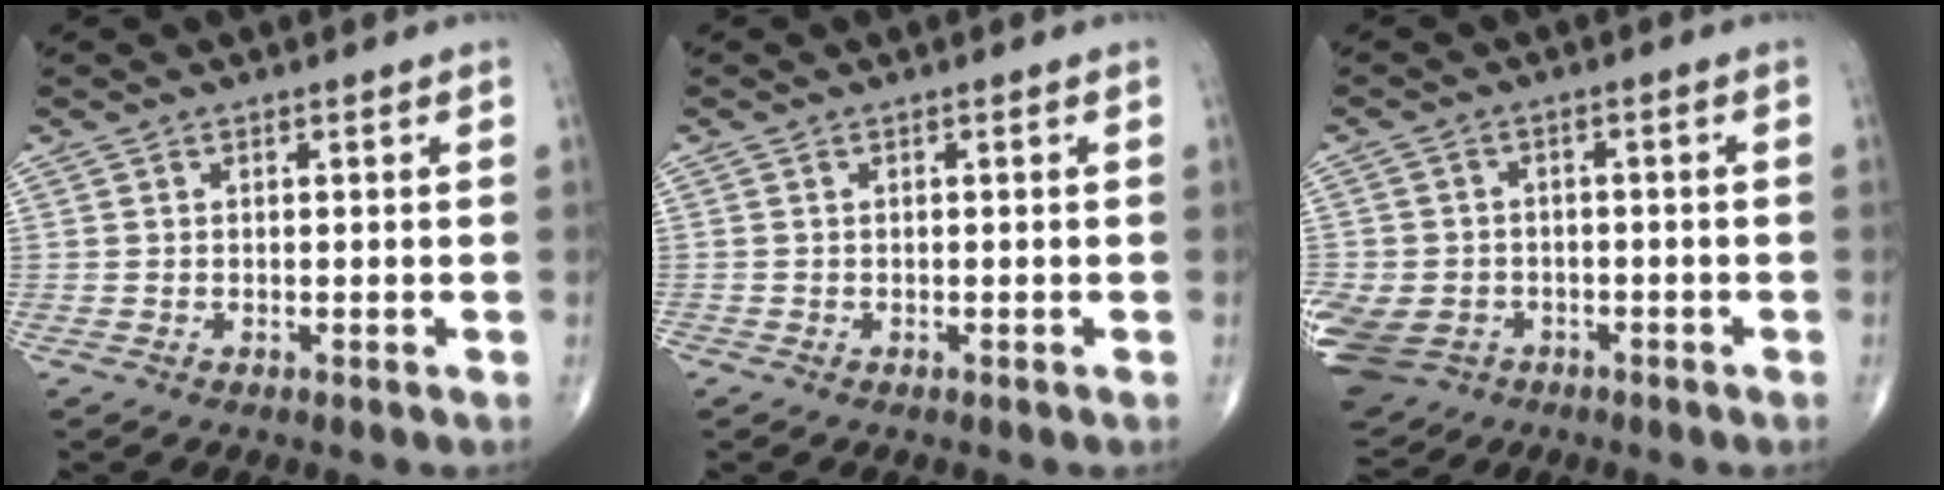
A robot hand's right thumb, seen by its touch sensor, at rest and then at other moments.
{"total": 0.0}
{"total": 15.9, "force": [-5.9, 12.8, 7.5], "torque": [-0.200, 0.012, -0.091]}